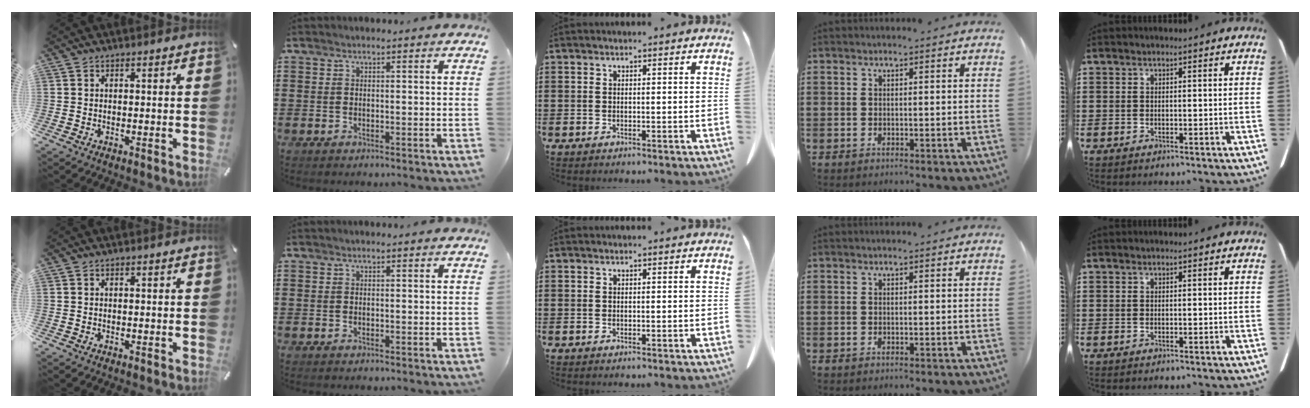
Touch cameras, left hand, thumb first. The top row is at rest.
{}